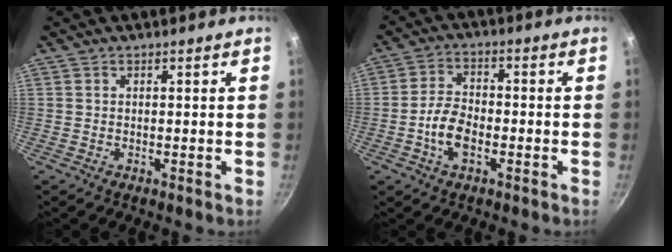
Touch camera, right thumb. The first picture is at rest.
{"total": 7.3, "force": [-2.3, 4.1, 5.6], "torque": [-0.101, 0.022, -0.050]}